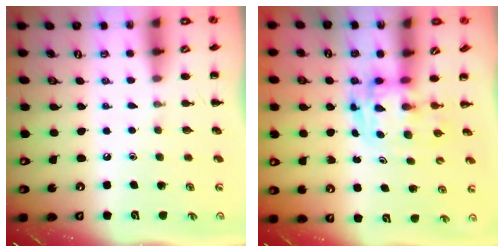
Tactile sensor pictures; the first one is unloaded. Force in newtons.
{"total": 3.5, "press": 3.5, "slide": 0.6}